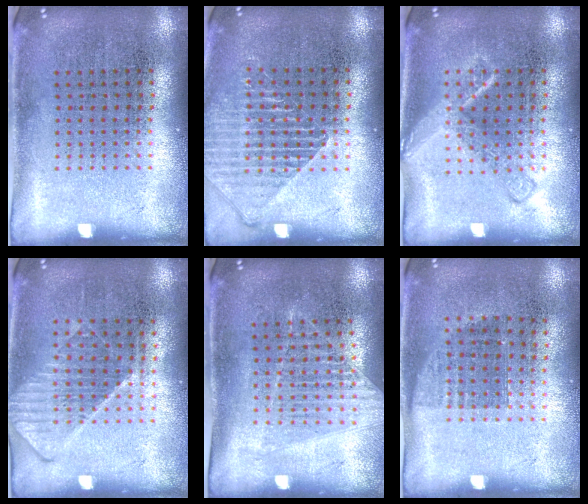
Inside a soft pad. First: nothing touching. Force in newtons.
{"total": 1.3, "press": 1.3, "slide": 0.4}
{"total": 2.2, "press": 2.2, "slide": 0.3}
{"total": 1.1, "press": 1.0, "slide": 0.5}
{"total": 1.2, "press": 1.1, "slide": 0.5}
{"total": 0.8, "press": 0.7, "slide": 0.4}